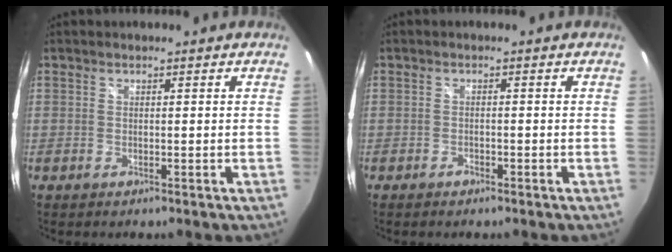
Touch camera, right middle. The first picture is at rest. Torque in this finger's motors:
{"motor_torque": [0.91, -1.23, 0.00, 0.05]}